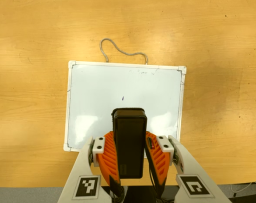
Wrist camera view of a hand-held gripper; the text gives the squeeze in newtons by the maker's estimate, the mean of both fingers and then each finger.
{"total": 6.3, "left": 5.3, "right": 7.3}